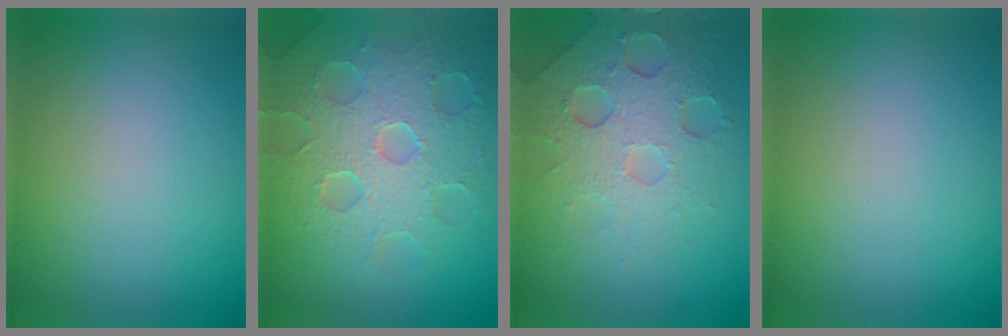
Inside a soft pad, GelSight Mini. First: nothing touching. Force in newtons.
{"total": 8.8, "press": 6.2, "slide": 6.2}
{"total": 6.4, "press": 4.7, "slide": 4.3}
{"total": 0.0}